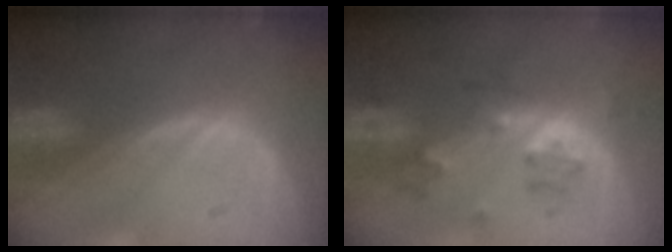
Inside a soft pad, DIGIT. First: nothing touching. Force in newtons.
{"total": 5.6, "press": 5.6, "slide": 0.4}